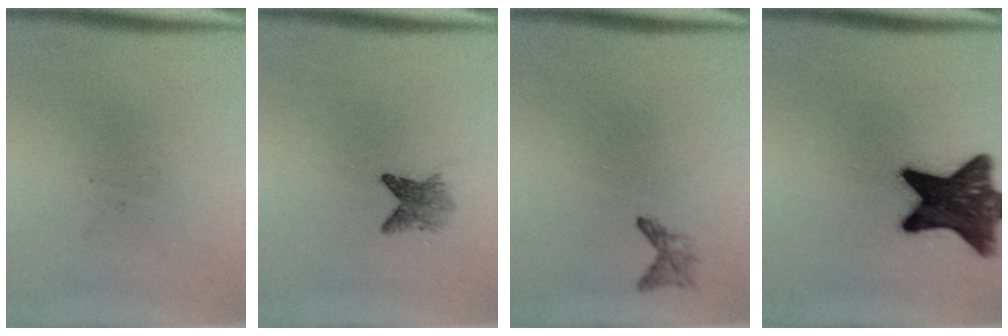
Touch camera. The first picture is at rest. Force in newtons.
{"total": 2.5}
{"total": 1.1}
{"total": 14.4}